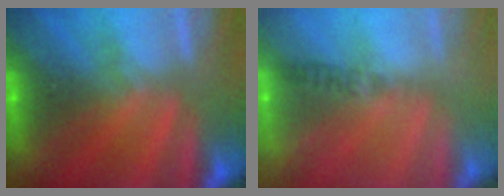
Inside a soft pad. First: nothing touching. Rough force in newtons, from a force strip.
{"total": 2.4}